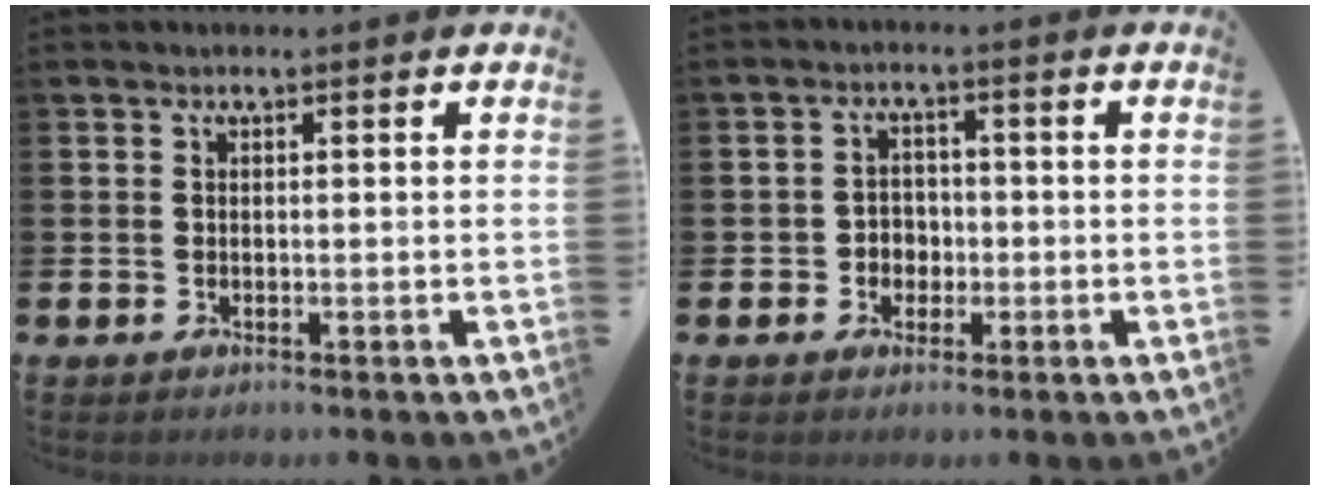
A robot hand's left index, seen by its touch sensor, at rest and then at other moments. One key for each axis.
{"total": 2.8, "fx": -0.8, "fy": 2.5, "fz": 0.8, "tx": -0.013, "ty": 0.005, "tz": -0.023}